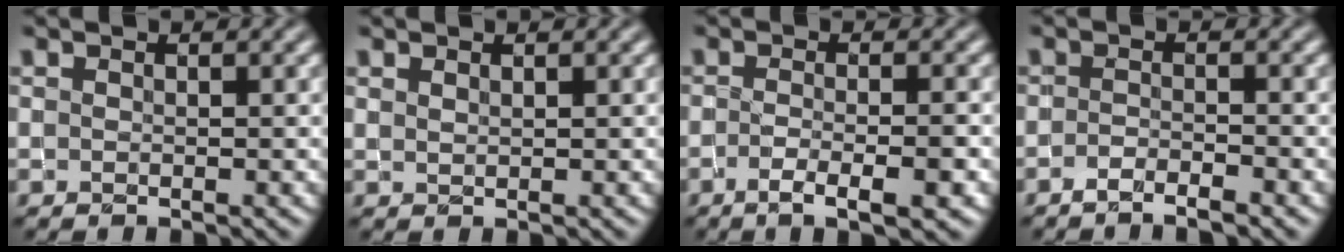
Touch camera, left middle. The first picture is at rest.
{"total": 0.6, "force": [0.5, 0.2, 0.2], "torque": [-0.008, 0.000, 0.013]}
{"total": 3.9, "force": [-1.6, 0.9, 3.4], "torque": [-0.056, -0.005, -0.028]}
{"total": 1.9, "force": [-1.5, 0.3, 1.2], "torque": [-0.020, -0.001, -0.030]}